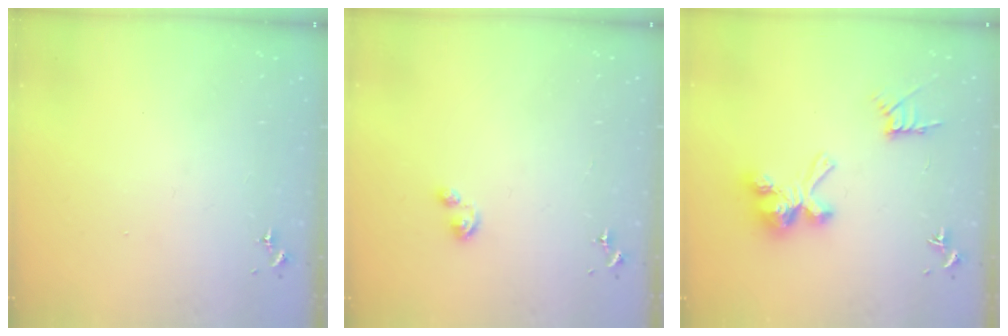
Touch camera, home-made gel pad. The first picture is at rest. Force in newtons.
{"total": 3.1, "press": 3.1, "slide": 0.3}
{"total": 12.7, "press": 12.7, "slide": 0.4}